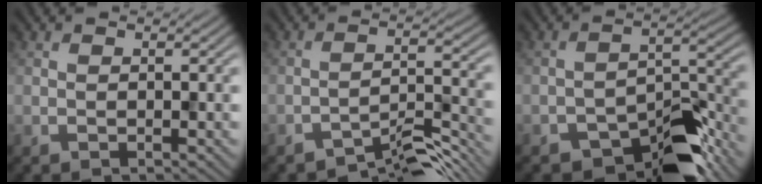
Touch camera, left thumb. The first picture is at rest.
{"total": 6.2, "force": [-5.2, 1.2, 3.2], "torque": [-0.046, 0.005, -0.087]}
{"total": 9.5, "force": [-6.9, 3.9, 5.1], "torque": [-0.057, -0.002, -0.123]}